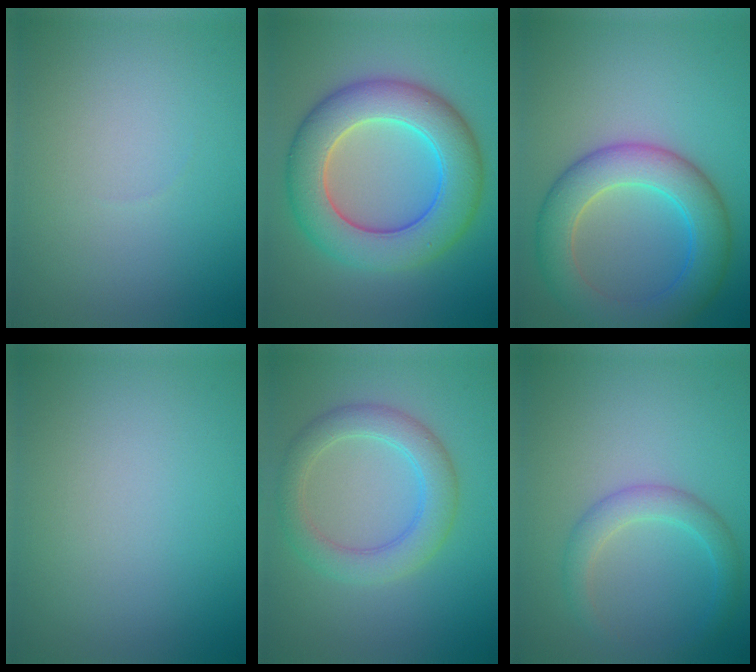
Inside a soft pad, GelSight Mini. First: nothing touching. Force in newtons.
{"total": 9.3, "press": 9.3, "slide": 0.3}
{"total": 7.1, "press": 7.1, "slide": 0.2}
{"total": 0.0}
{"total": 4.2, "press": 4.2, "slide": 0.3}
{"total": 2.7, "press": 2.7, "slide": 0.1}